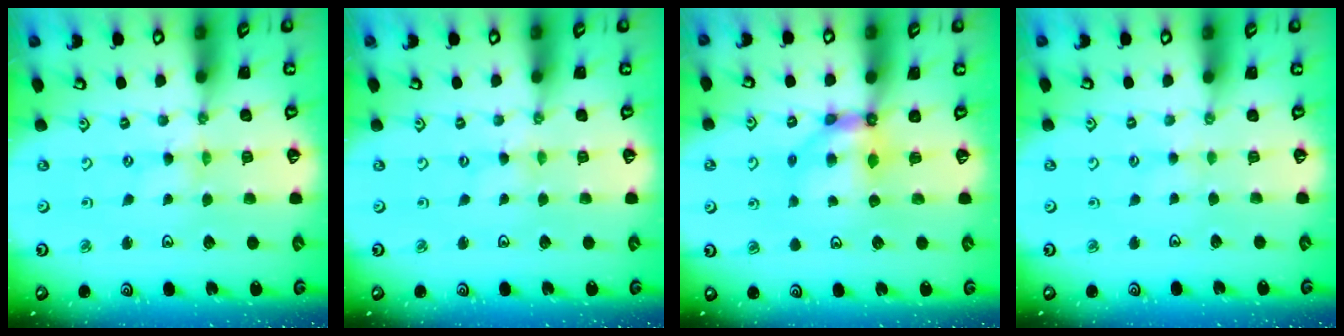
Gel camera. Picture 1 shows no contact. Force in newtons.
{"total": 0.0}
{"total": 6.9, "press": 6.8, "slide": 0.7}
{"total": 1.7, "press": 1.7, "slide": 0.3}